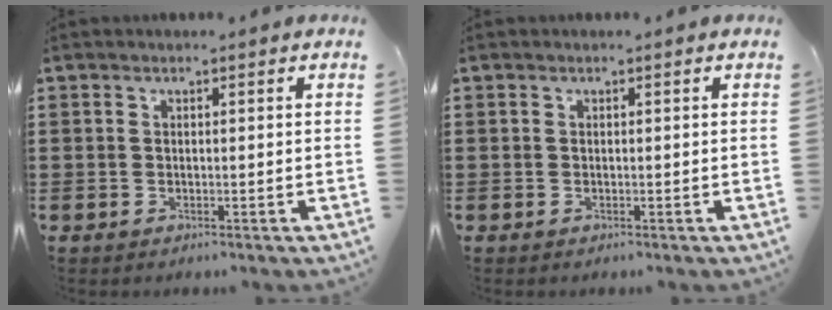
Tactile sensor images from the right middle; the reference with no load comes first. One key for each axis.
{"total": 0.0}